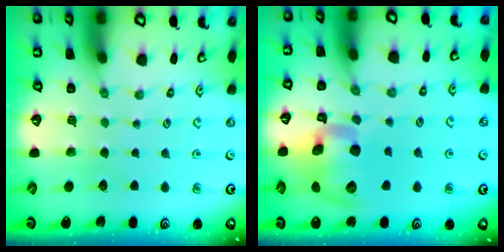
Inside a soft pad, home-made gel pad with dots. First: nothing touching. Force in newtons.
{"total": 15.3, "press": 15.1, "slide": 2.7}